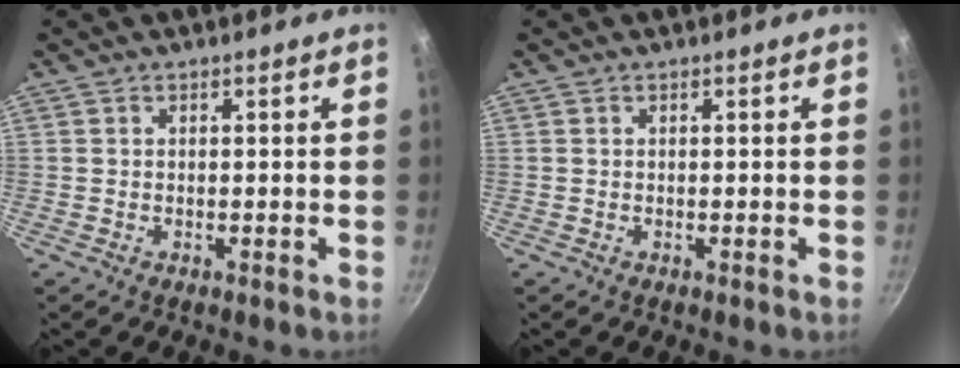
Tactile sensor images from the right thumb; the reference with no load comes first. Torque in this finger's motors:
{"motor_torque": [0.00, 0.00, 0.00, 0.00, 0.01]}